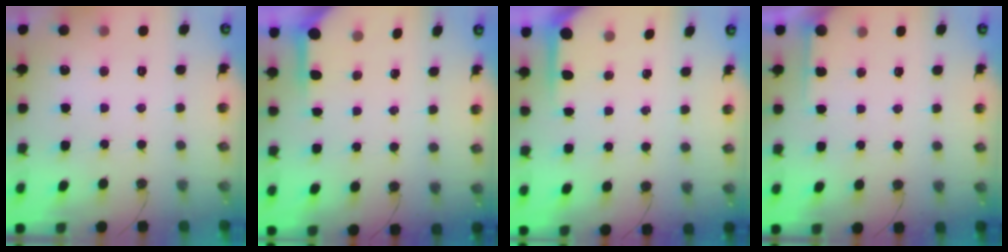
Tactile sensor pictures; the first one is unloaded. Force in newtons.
{"total": 3.9, "press": 3.8, "slide": 0.3}
{"total": 3.6, "press": 3.6, "slide": 0.4}
{"total": 4.3, "press": 4.3, "slide": 0.2}